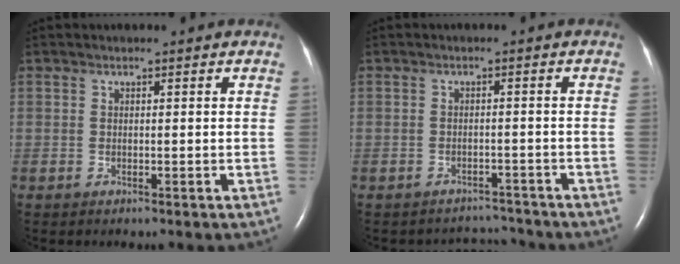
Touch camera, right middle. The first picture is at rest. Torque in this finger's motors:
{"motor_torque": [0.01, -0.11, -0.07, -0.02]}